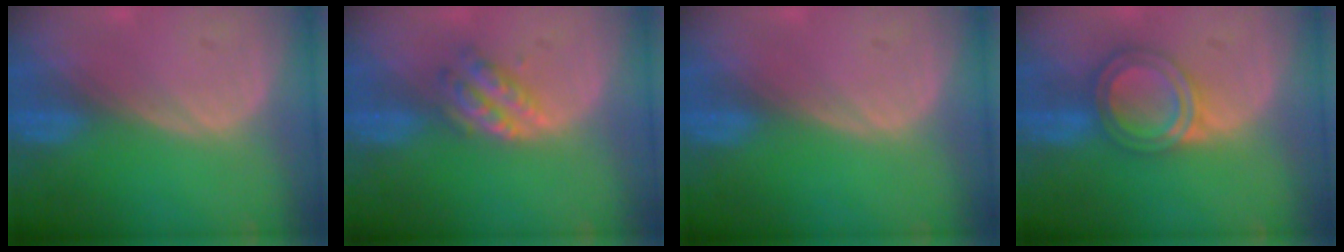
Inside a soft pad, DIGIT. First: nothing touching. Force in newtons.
{"total": 4.9, "press": 4.3, "slide": 2.3}
{"total": 0.0}
{"total": 6.2, "press": 5.4, "slide": 2.9}